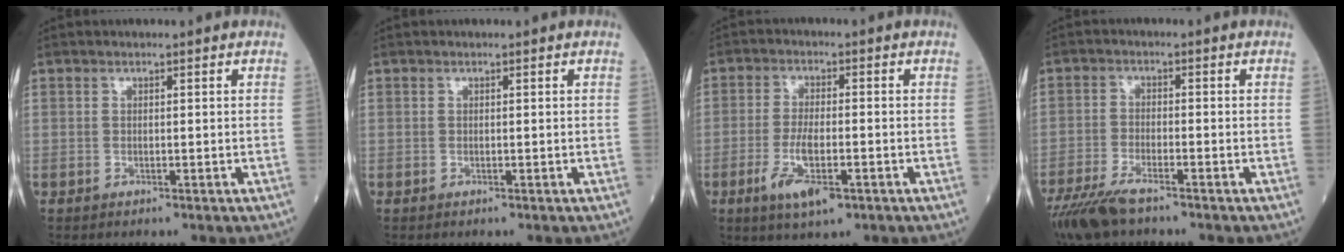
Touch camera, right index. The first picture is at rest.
{"total": 0.0}
{"total": 7.2, "force": [-3.1, 1.9, 6.2], "torque": [-0.120, -0.011, -0.051]}
{"total": 7.5, "force": [-5.7, 1.7, 4.5], "torque": [-0.089, -0.018, -0.107]}